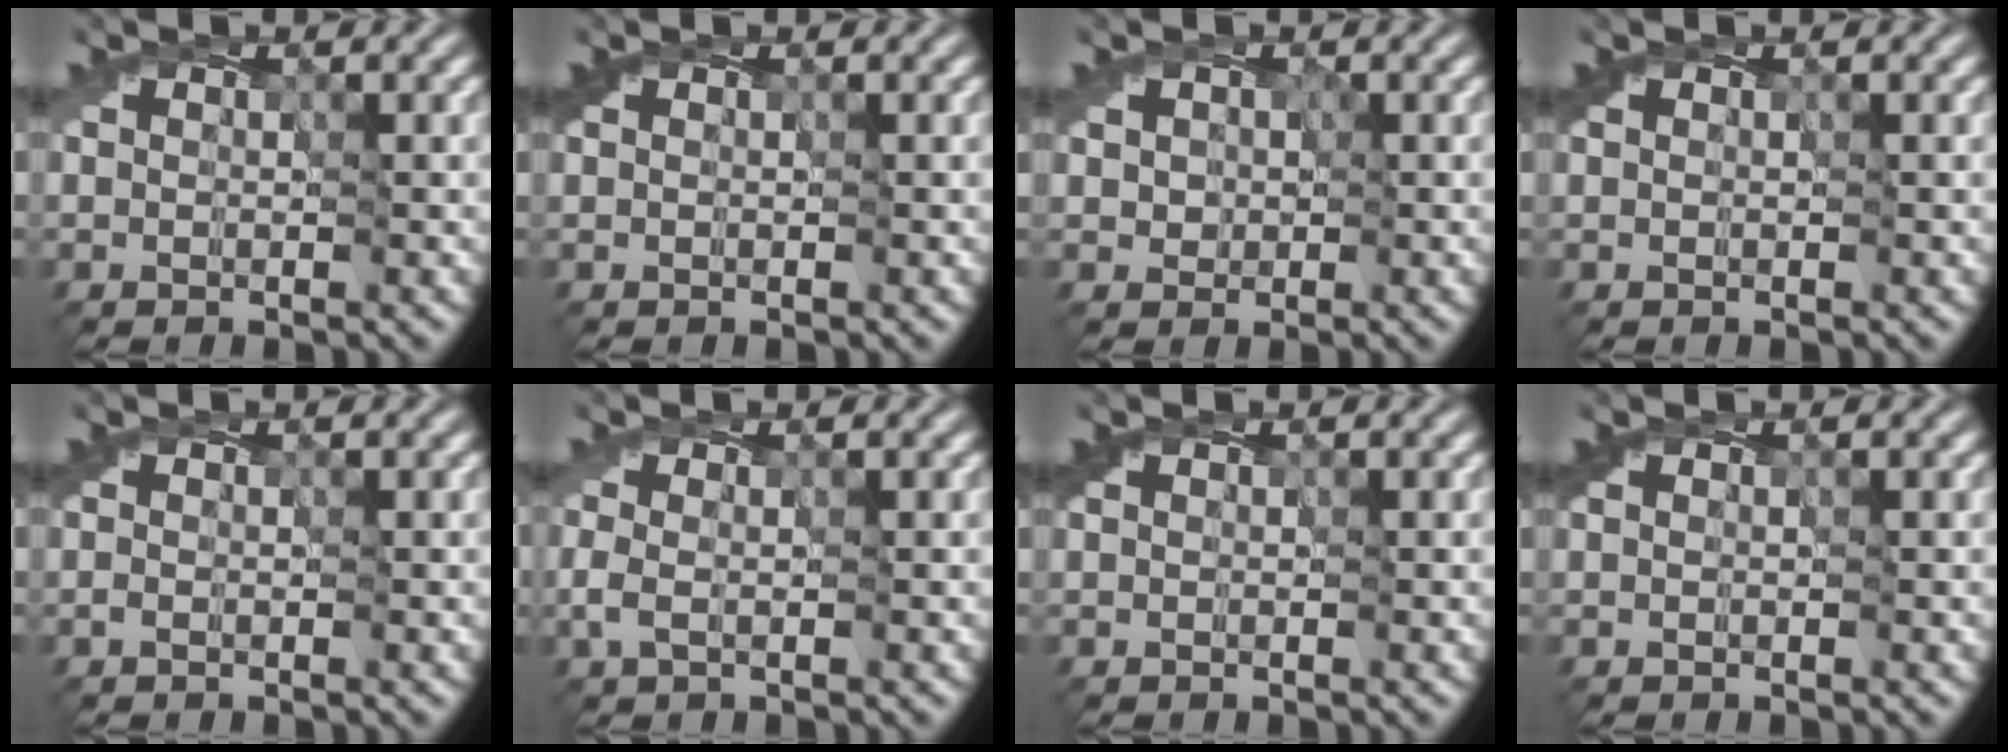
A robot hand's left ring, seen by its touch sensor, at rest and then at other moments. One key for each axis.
{"total": 0.0}
{"total": 1.4, "fx": 0.3, "fy": 1.3, "fz": 0.3, "tx": 0.005, "ty": 0.004, "tz": 0.001}
{"total": 0.0}
{"total": 0.0}
{"total": 1.2, "fx": -0.3, "fy": 0.5, "fz": 1.0, "tx": -0.031, "ty": 0.002, "tz": -0.011}
{"total": 0.0}
{"total": 0.0}